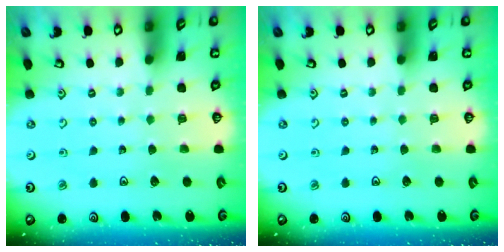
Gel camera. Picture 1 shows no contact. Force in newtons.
{"total": 0.0}